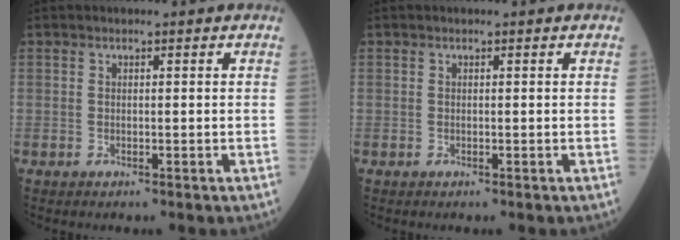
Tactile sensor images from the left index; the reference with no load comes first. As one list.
[{"total": 0.0}]